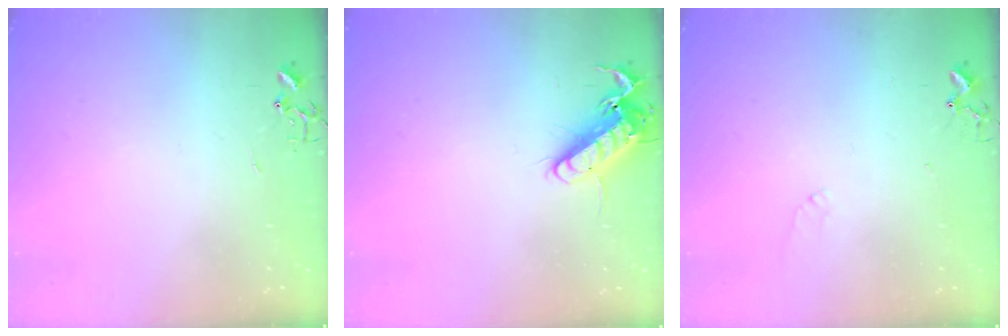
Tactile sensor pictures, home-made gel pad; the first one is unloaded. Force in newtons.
{"total": 13.5, "press": 13.3, "slide": 1.9}
{"total": 5.5, "press": 5.5, "slide": 0.8}